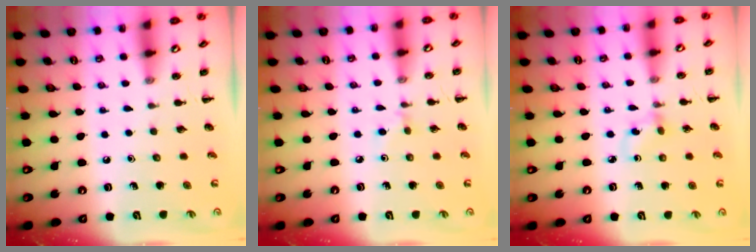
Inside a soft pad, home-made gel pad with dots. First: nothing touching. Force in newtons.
{"total": 2.8, "press": 2.6, "slide": 1.0}
{"total": 3.2, "press": 3.0, "slide": 1.2}